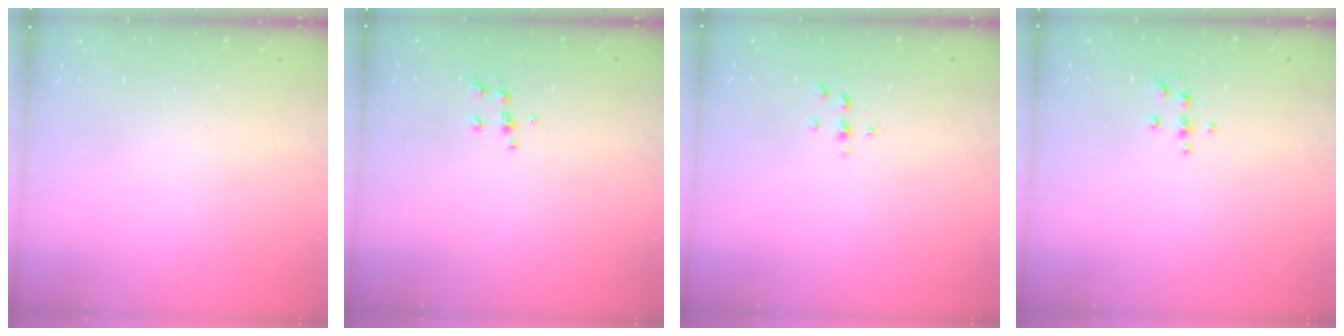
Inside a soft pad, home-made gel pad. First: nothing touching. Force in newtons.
{"total": 5.2, "press": 5.0, "slide": 1.1}
{"total": 3.1, "press": 3.1, "slide": 0.5}
{"total": 3.8, "press": 3.7, "slide": 0.5}